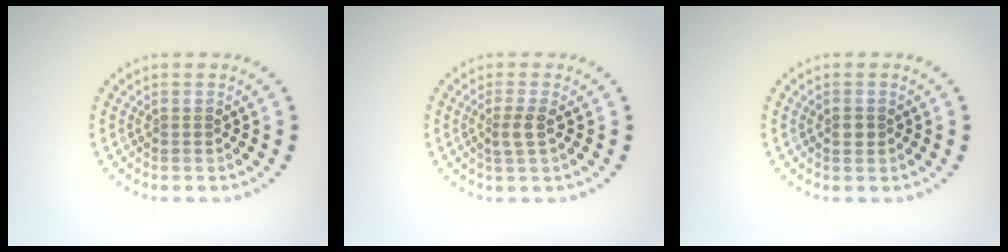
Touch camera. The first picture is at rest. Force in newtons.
{"total": 1.8, "press": 1.5, "slide": 1.0}
{"total": 1.0, "press": 1.0, "slide": 0.1}